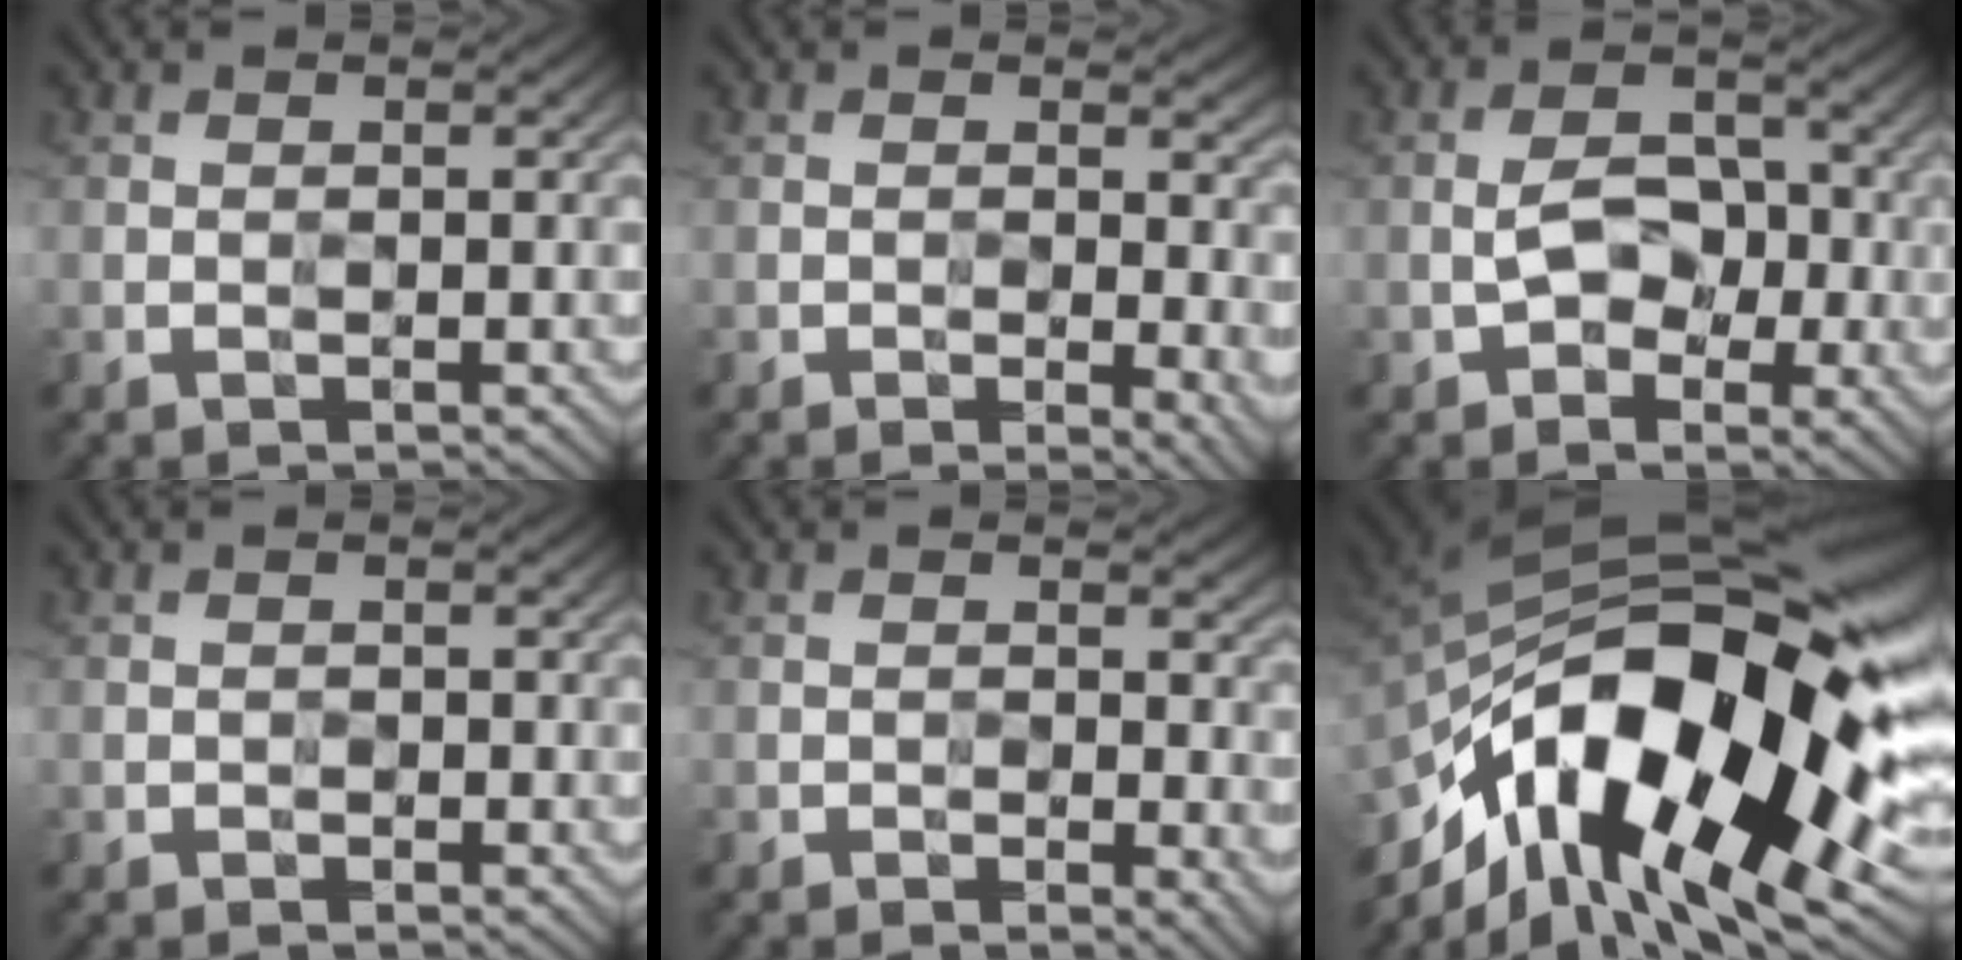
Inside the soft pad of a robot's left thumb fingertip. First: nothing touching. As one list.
[{"total": 4.1, "force": [-0.3, 2.2, 3.5], "torque": [-0.042, -0.007, 0.004]}, {"total": 3.8, "force": [-1.0, 2.7, 2.4], "torque": [-0.029, 0.008, -0.018]}, {"total": 0.0}, {"total": 2.4, "force": [-0.1, 1.3, 2.0], "torque": [-0.025, -0.002, 0.000]}, {"total": 20.7, "force": [-5.8, 9.7, 17.4], "torque": [-0.328, -0.013, -0.105]}]